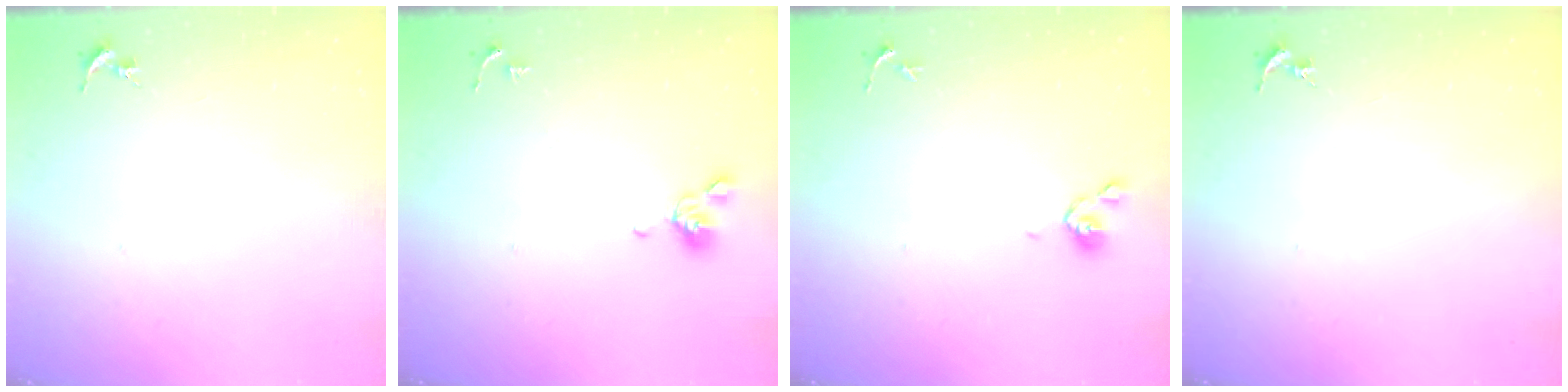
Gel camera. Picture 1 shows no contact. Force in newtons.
{"total": 5.2, "press": 5.1, "slide": 1.1}
{"total": 5.3, "press": 5.2, "slide": 0.8}
{"total": 0.0}